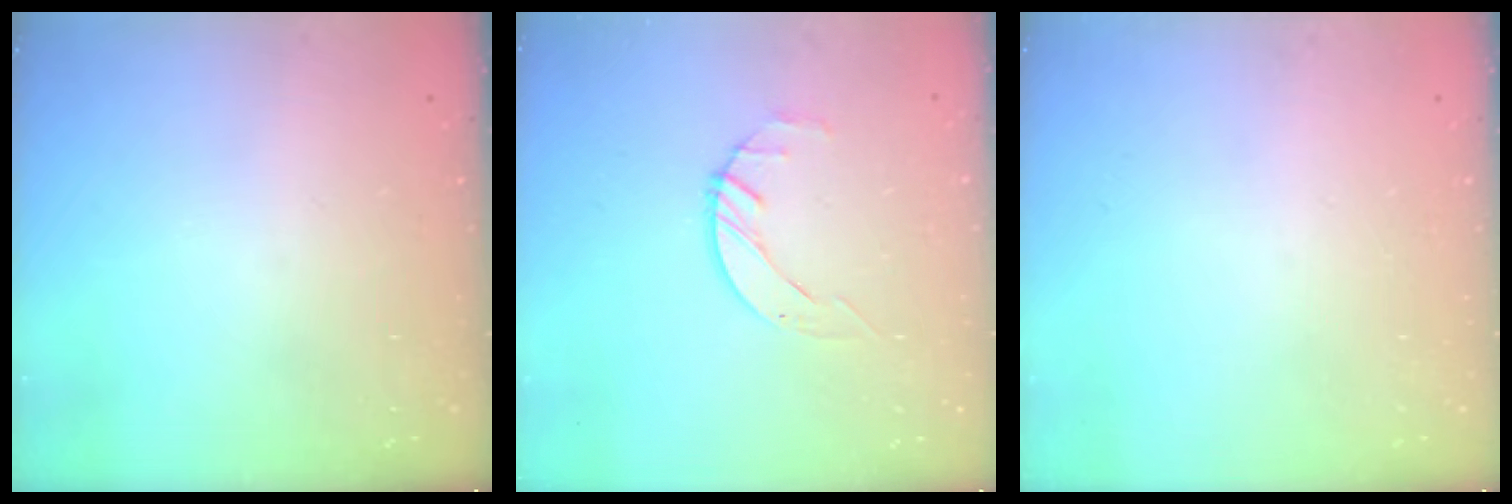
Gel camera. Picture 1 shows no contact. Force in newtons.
{"total": 2.1, "press": 2.0, "slide": 0.3}
{"total": 0.0}